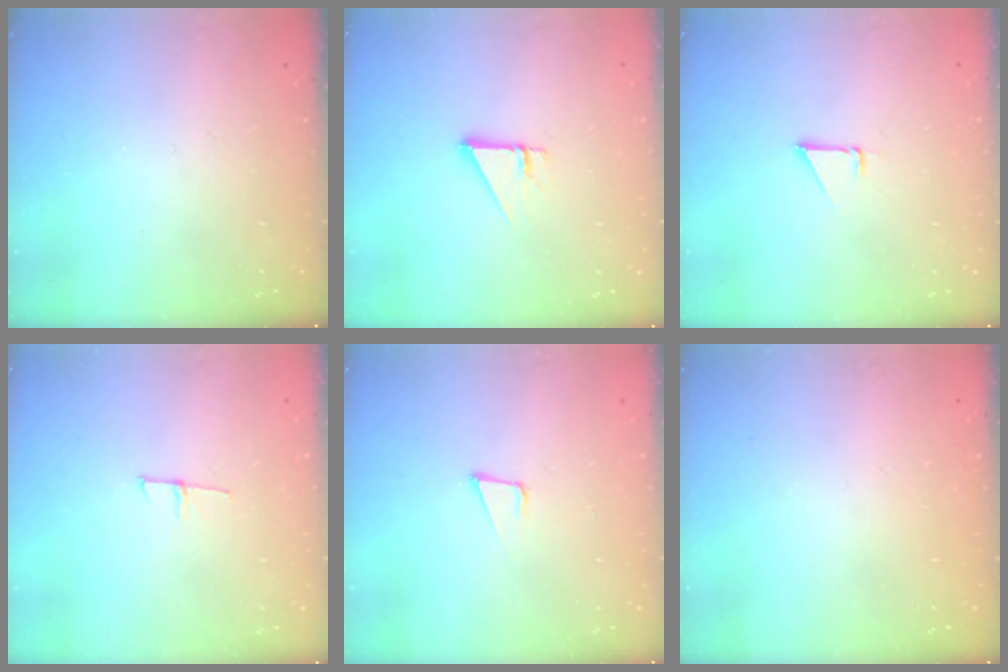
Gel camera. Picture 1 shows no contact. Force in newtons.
{"total": 2.7, "press": 2.7, "slide": 0.2}
{"total": 1.5, "press": 1.5, "slide": 0.1}
{"total": 4.4, "press": 4.3, "slide": 1.0}
{"total": 4.8, "press": 3.9, "slide": 2.7}
{"total": 1.6, "press": 1.5, "slide": 0.1}